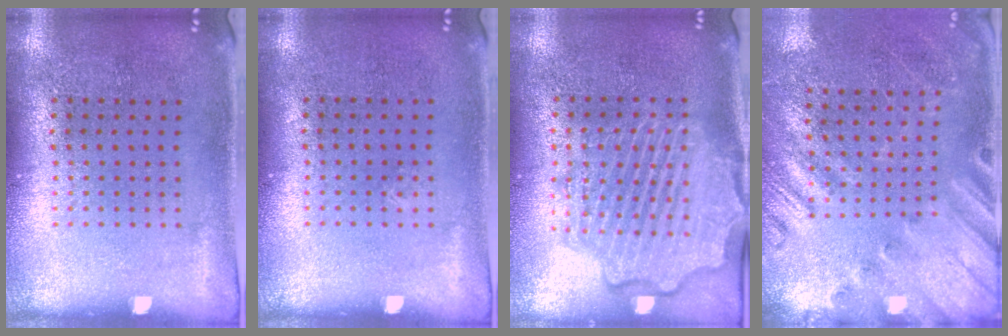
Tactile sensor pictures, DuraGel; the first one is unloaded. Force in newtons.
{"total": 0.0}
{"total": 3.9, "press": 3.9, "slide": 0.4}
{"total": 2.2, "press": 2.0, "slide": 1.0}